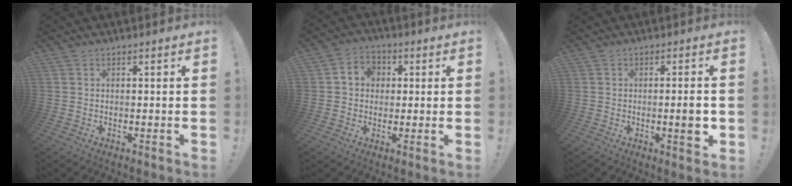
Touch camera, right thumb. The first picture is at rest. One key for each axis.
{"total": 6.8, "fx": 1.5, "fy": 5.9, "fz": 3.1, "tx": -0.051, "ty": 0.008, "tz": 0.030}
{"total": 4.2, "fx": -0.8, "fy": 0.9, "fz": 4.0, "tx": -0.047, "ty": -0.004, "tz": -0.015}